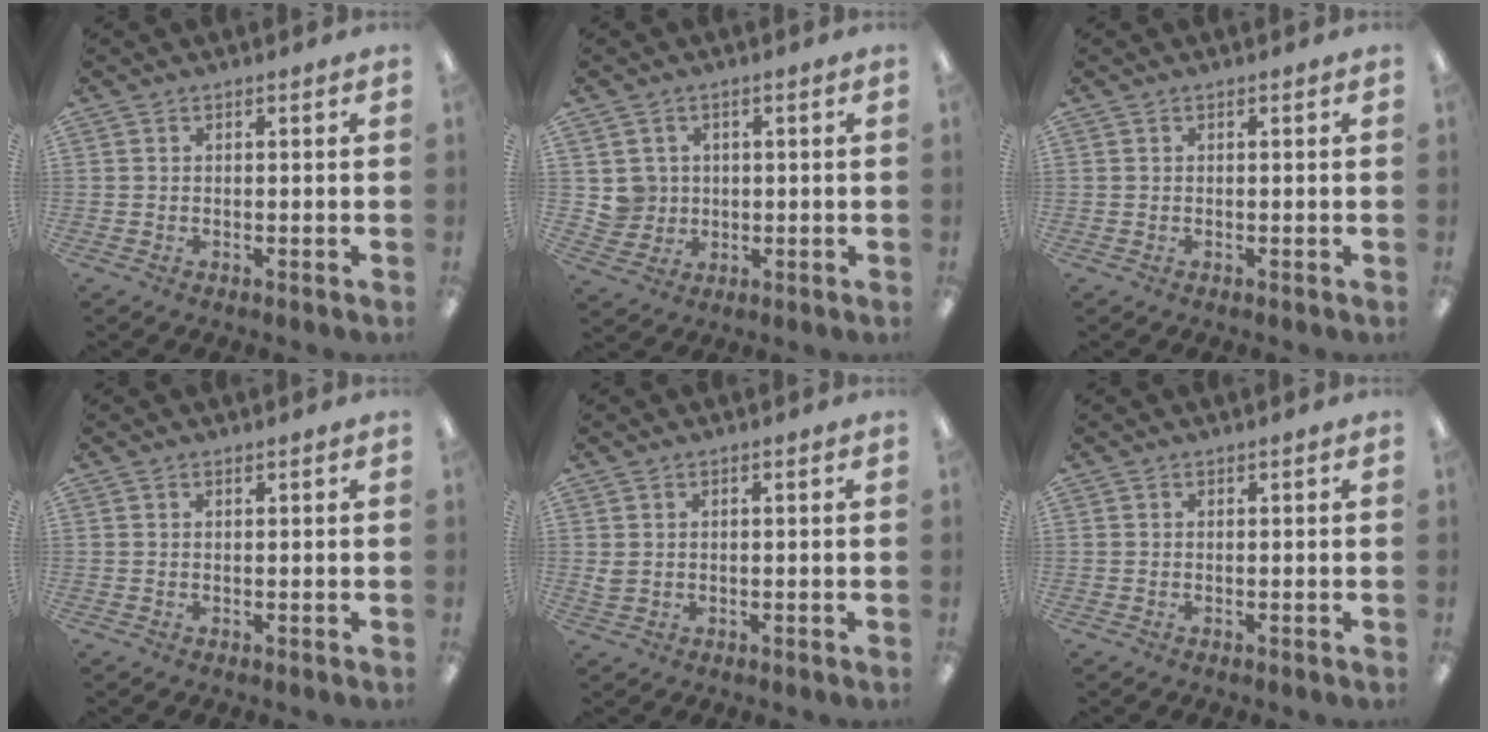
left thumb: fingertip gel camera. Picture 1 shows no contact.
{"total": 4.7, "force": [1.1, 4.5, -0.1], "torque": [0.001, 0.002, 0.022]}
{"total": 0.0}
{"total": 0.0}
{"total": 1.3, "force": [0.2, 1.0, 0.7], "torque": [-0.015, 0.003, 0.002]}
{"total": 0.0}